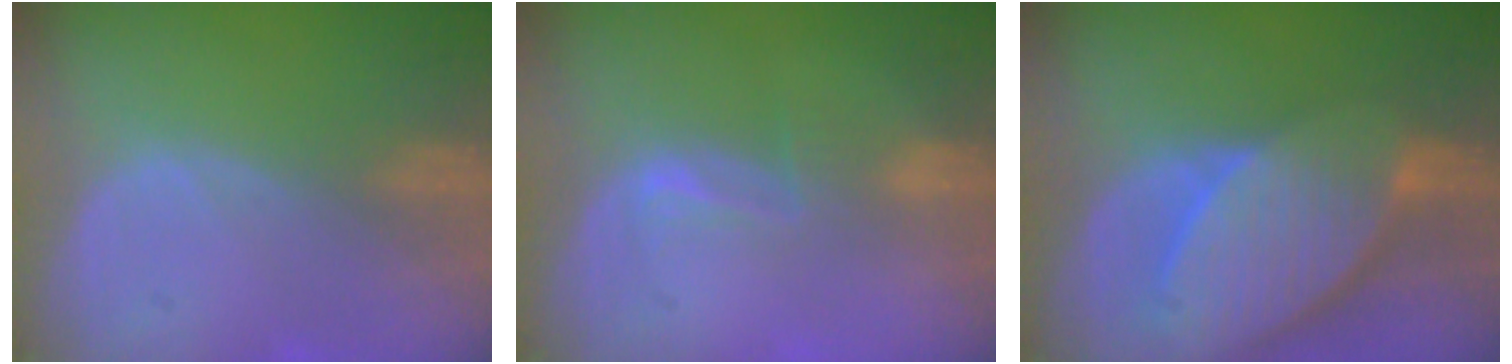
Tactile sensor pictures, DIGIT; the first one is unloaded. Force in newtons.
{"total": 2.7, "press": 2.3, "slide": 1.5}
{"total": 10.7, "press": 9.4, "slide": 5.1}